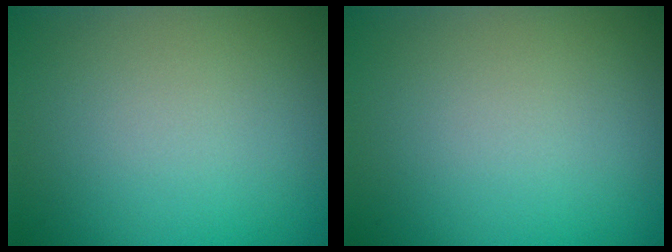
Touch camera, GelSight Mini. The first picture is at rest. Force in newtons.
{"total": 0.0}